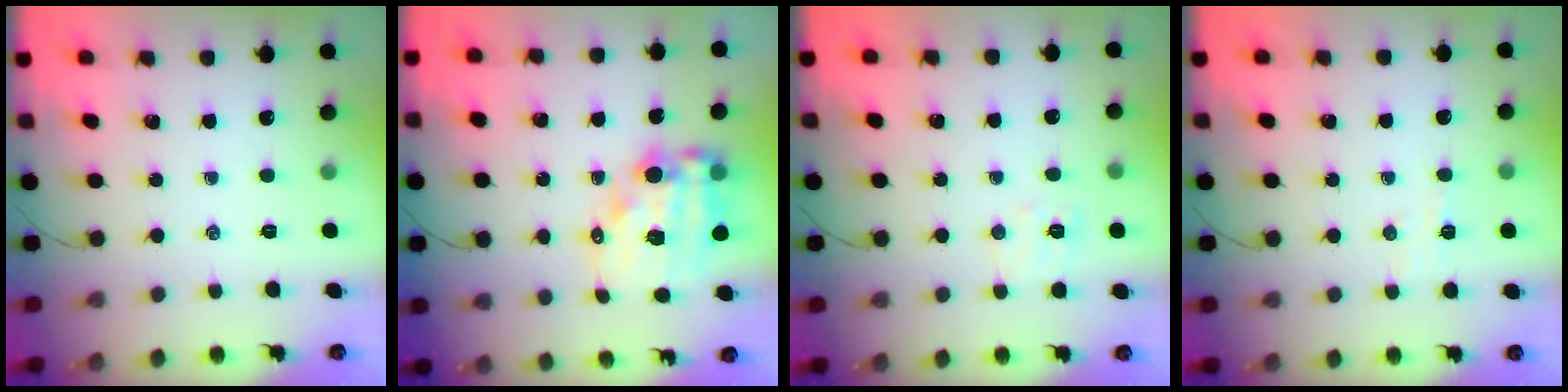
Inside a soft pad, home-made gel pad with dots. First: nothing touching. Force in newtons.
{"total": 13.2, "press": 12.8, "slide": 3.2}
{"total": 5.1, "press": 5.0, "slide": 1.2}
{"total": 3.8, "press": 3.6, "slide": 1.1}